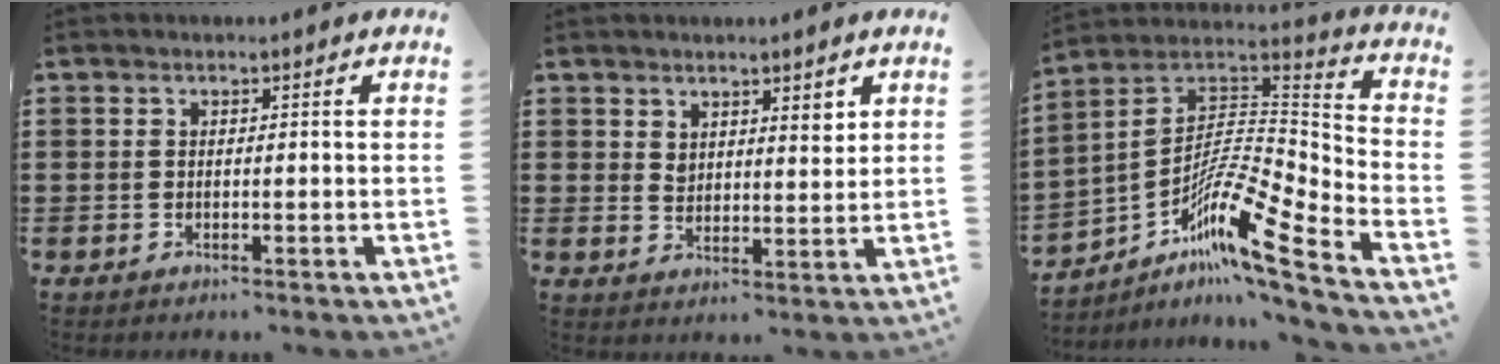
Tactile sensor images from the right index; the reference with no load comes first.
{"total": 3.5, "force": [2.9, 1.6, 0.9], "torque": [-0.017, -0.003, 0.054]}
{"total": 11.1, "force": [-7.0, 1.4, 8.5], "torque": [-0.168, -0.017, -0.144]}